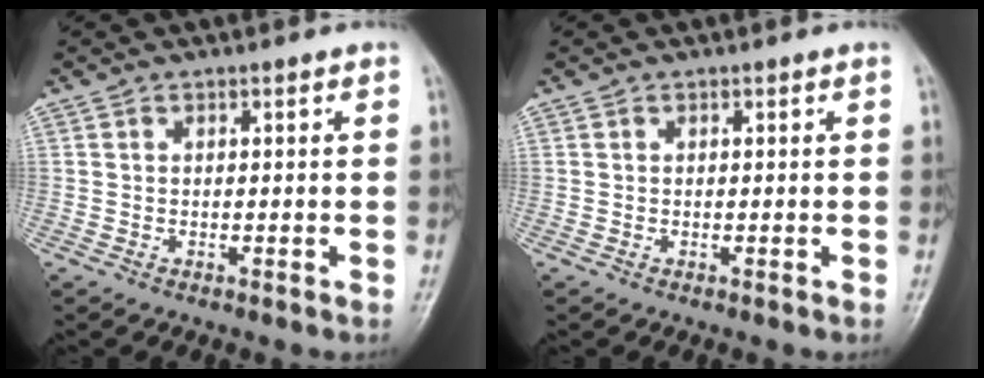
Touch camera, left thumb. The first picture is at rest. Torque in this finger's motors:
{"motor_torque": [0.00, 0.01, -0.02, -0.08, 0.00]}